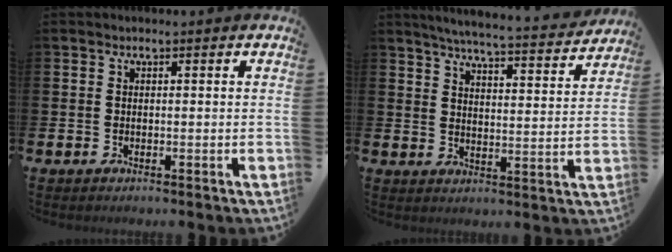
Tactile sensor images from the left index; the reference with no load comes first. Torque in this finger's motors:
{"motor_torque": [1.01, -1.14, 0.40, 0.09]}